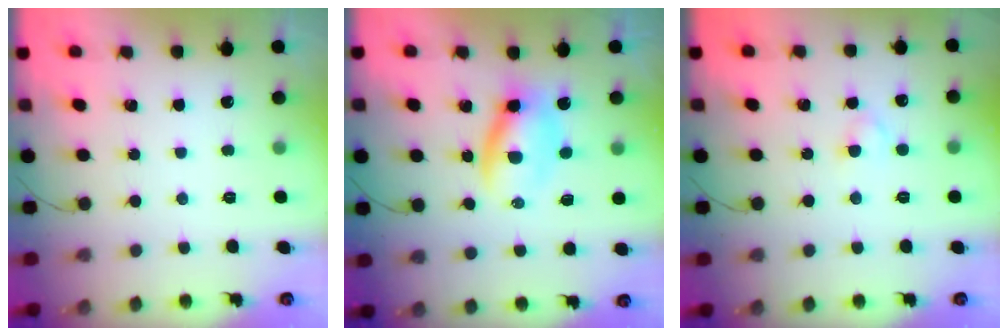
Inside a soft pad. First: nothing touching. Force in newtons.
{"total": 5.7, "press": 5.6, "slide": 1.2}
{"total": 2.7, "press": 2.4, "slide": 1.2}